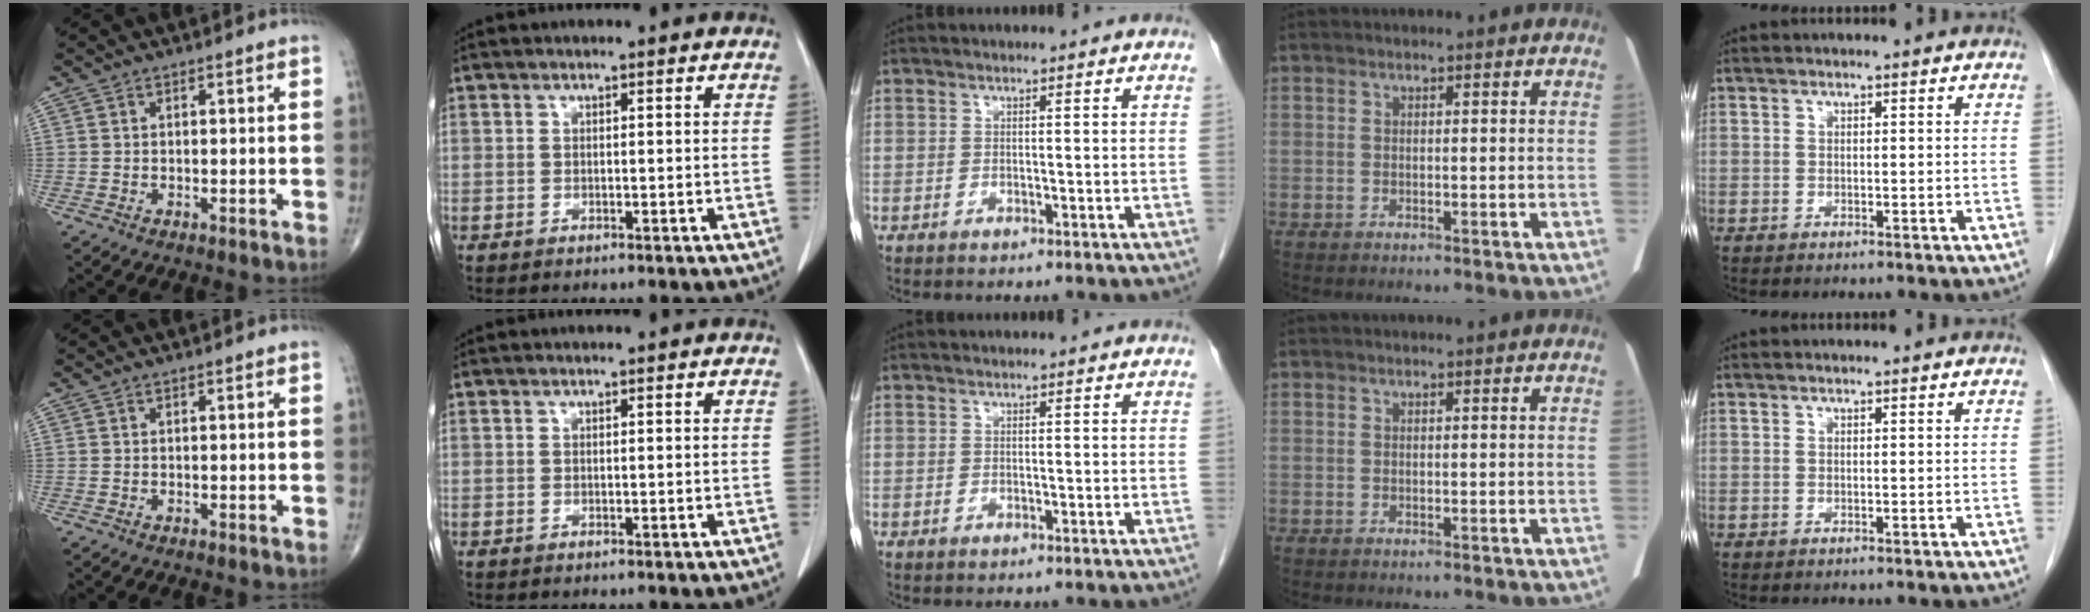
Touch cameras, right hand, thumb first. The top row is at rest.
{}